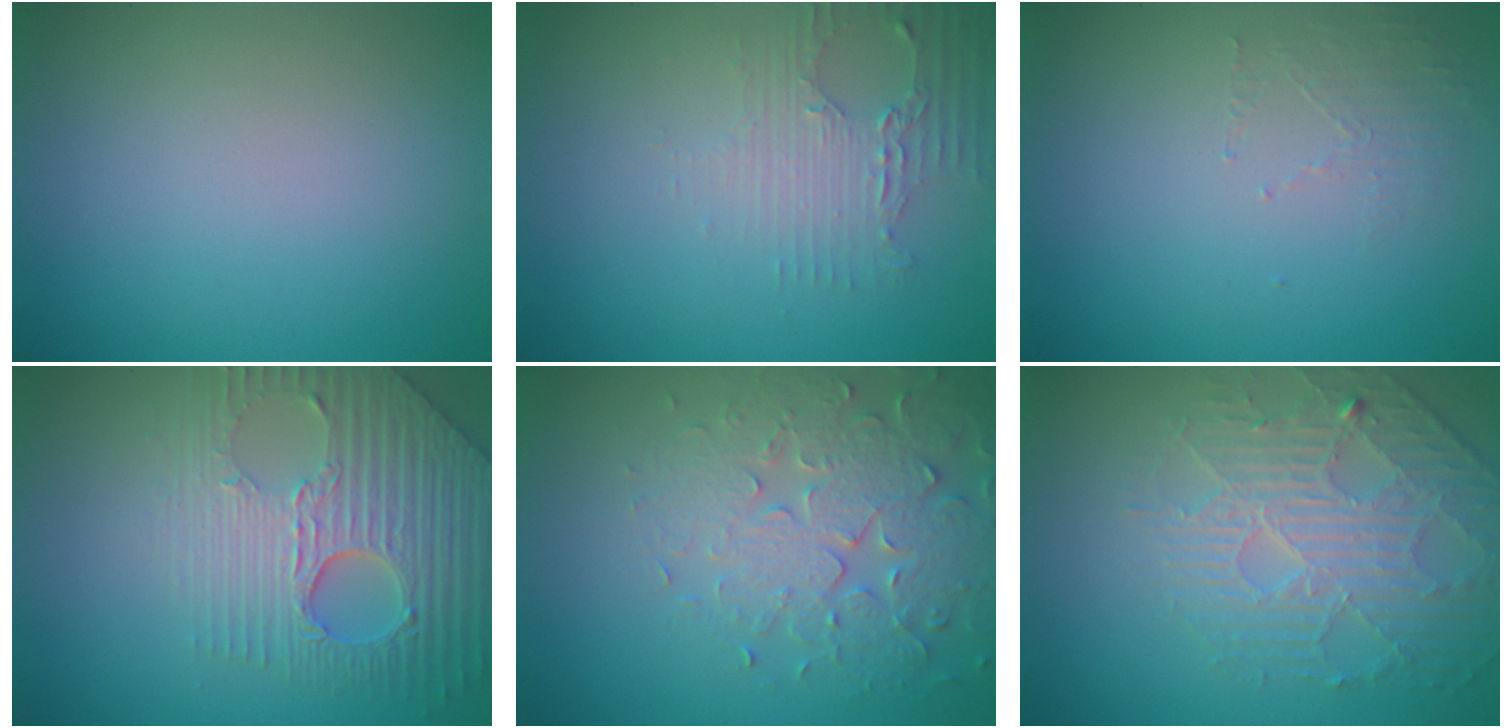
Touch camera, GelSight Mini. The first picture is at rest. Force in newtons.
{"total": 2.7, "press": 2.4, "slide": 1.3}
{"total": 1.4, "press": 0.4, "slide": 1.4}
{"total": 5.8, "press": 5.1, "slide": 2.9}
{"total": 5.1, "press": 4.7, "slide": 1.9}
{"total": 4.1, "press": 4.0, "slide": 1.0}